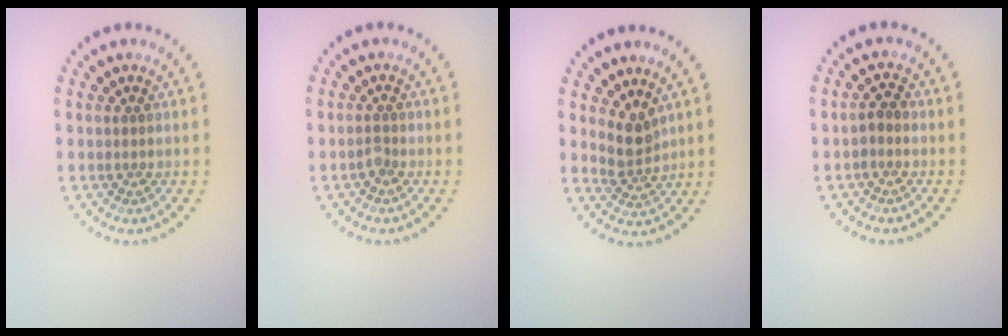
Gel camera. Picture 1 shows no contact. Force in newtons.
{"total": 0.8, "press": 0.6, "slide": 0.6}
{"total": 2.3, "press": 1.7, "slide": 1.5}
{"total": 1.1, "press": 0.9, "slide": 0.6}